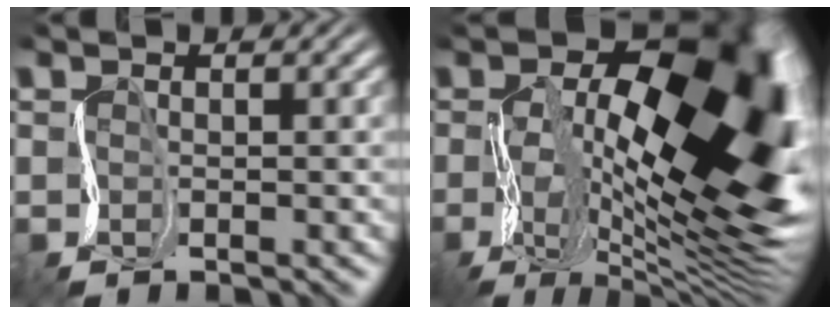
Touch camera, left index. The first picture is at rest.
{"total": 17.5, "force": [0.8, 8.3, 15.4], "torque": [-0.260, 0.000, 0.022]}